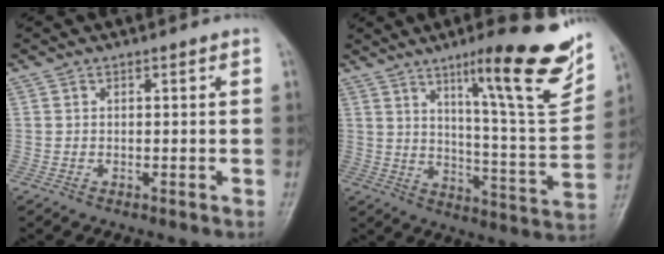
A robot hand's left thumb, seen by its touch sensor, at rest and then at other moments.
{"total": 21.4, "force": [11.9, 3.5, 17.4], "torque": [-0.211, -0.054, 0.178]}